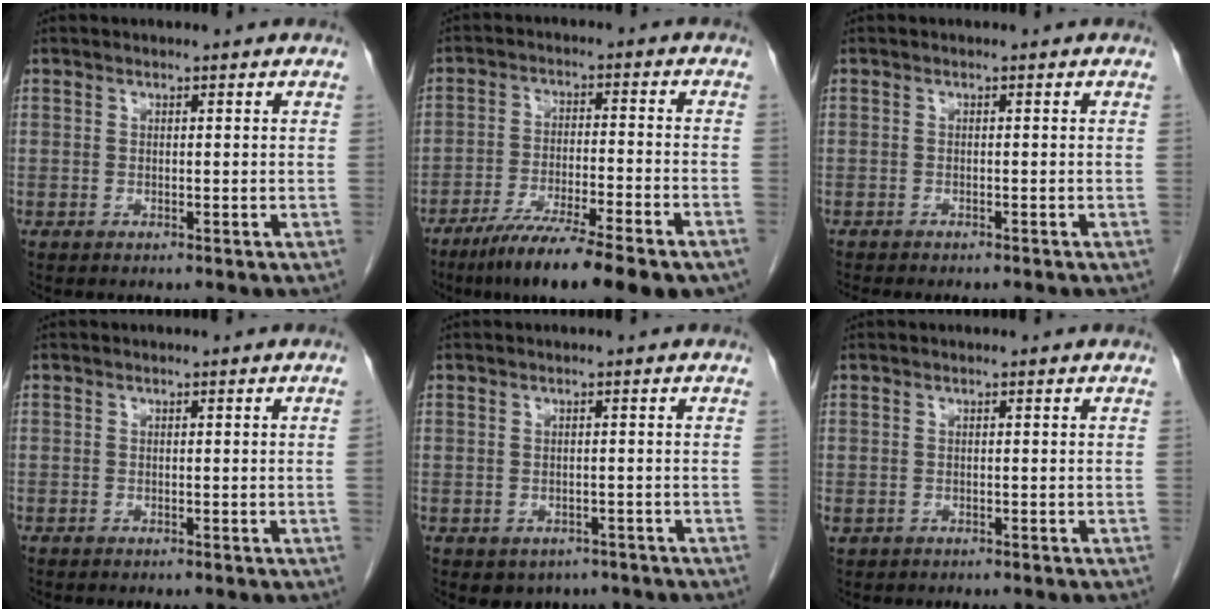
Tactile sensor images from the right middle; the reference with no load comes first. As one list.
[{"total": 17.1, "force": [-12.6, 1.9, 11.4], "torque": [-0.140, -0.025, -0.196]}, {"total": 4.8, "force": [-4.2, 1.0, 2.1], "torque": [-0.024, -0.007, -0.056]}, {"total": 0.5, "force": [-0.1, -0.2, 0.5], "torque": [0.002, 0.002, -0.001]}, {"total": 3.7, "force": [-2.5, 2.6, 0.9], "torque": [-0.005, 0.005, -0.029]}, {"total": 0.9, "force": [-0.3, 0.8, 0.3], "torque": [-0.006, 0.003, 0.001]}]